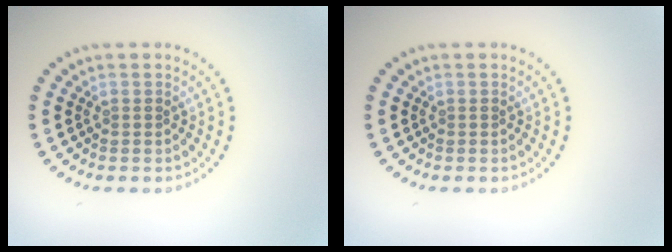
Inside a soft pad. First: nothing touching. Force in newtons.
{"total": 0.0}